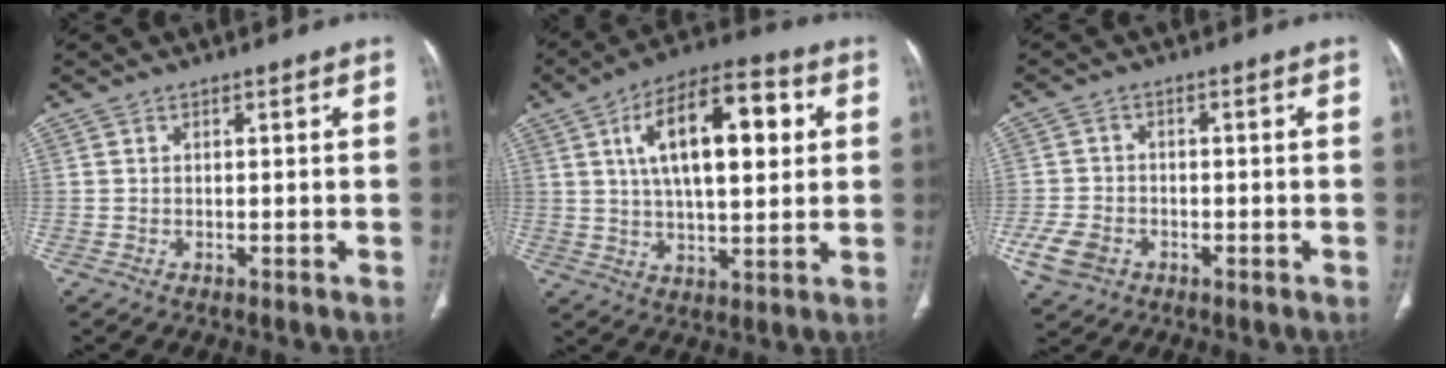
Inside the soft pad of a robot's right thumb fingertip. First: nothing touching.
{"total": 17.9, "force": [4.8, 7.9, 15.4], "torque": [-0.229, 0.009, 0.074]}
{"total": 6.2, "force": [-2.5, 4.7, 3.1], "torque": [-0.064, 0.011, -0.041]}